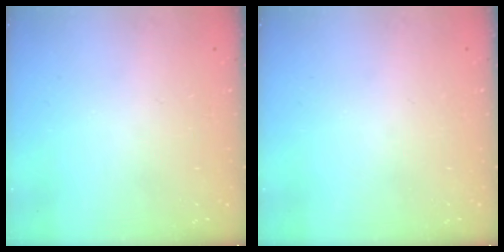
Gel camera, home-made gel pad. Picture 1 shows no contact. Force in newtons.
{"total": 0.0}